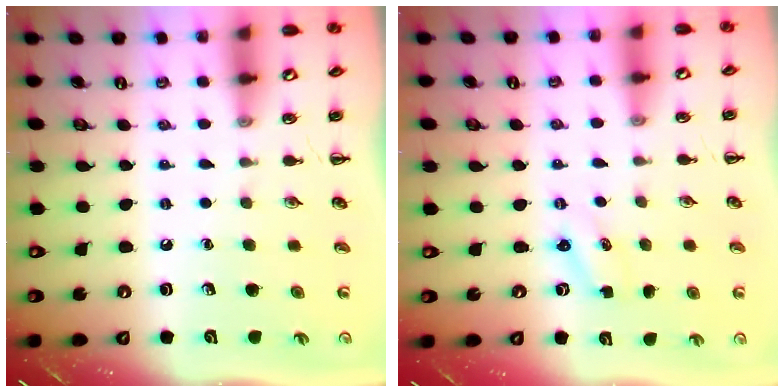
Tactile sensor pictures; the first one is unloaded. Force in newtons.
{"total": 1.9, "press": 1.8, "slide": 0.6}